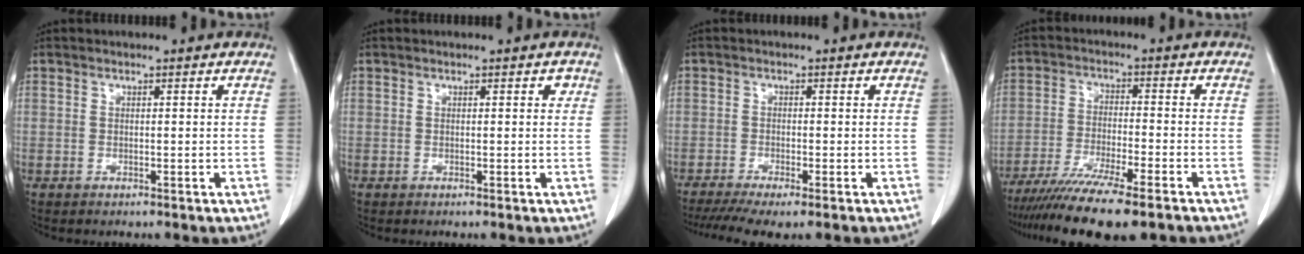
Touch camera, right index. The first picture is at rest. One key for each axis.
{"total": 0.7, "fx": 0.3, "fy": 0.4, "fz": 0.5, "tx": -0.005, "ty": 0.002, "tz": 0.003}
{"total": 7.9, "fx": -5.9, "fy": 1.1, "fz": 5.1, "tx": -0.081, "ty": -0.014, "tz": -0.094}
{"total": 14.4, "fx": -11.4, "fy": 1.0, "fz": 8.8, "tx": -0.150, "ty": -0.035, "tz": -0.181}